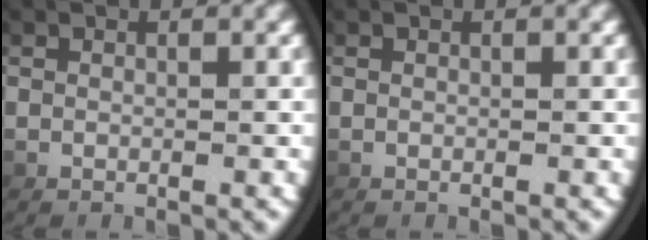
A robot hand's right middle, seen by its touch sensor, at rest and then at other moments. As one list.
[{"total": 0.0}]